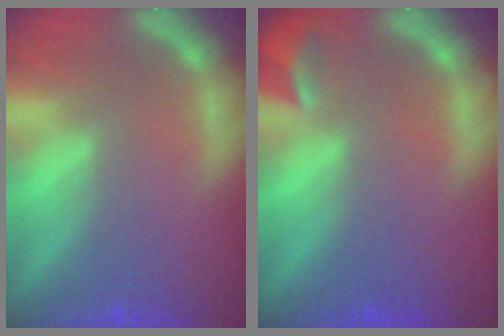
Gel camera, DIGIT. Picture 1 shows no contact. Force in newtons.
{"total": 2.4}